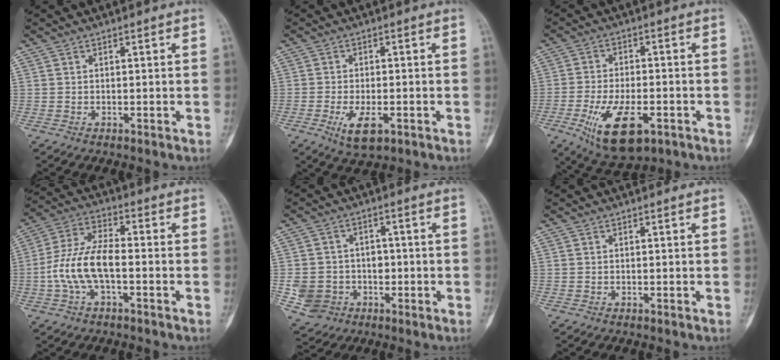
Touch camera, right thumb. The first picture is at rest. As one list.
[{"total": 5.6, "force": [-2.3, 2.5, 4.4], "torque": [-0.081, -0.001, -0.035]}, {"total": 12.8, "force": [-5.3, 5.9, 10.0], "torque": [-0.177, 0.007, -0.082]}, {"total": 10.7, "force": [-2.3, 4.8, 9.2], "torque": [-0.197, 0.037, -0.050]}, {"total": 8.0, "force": [-2.2, 7.4, 2.2], "torque": [-0.020, 0.021, -0.029]}, {"total": 0.0}]